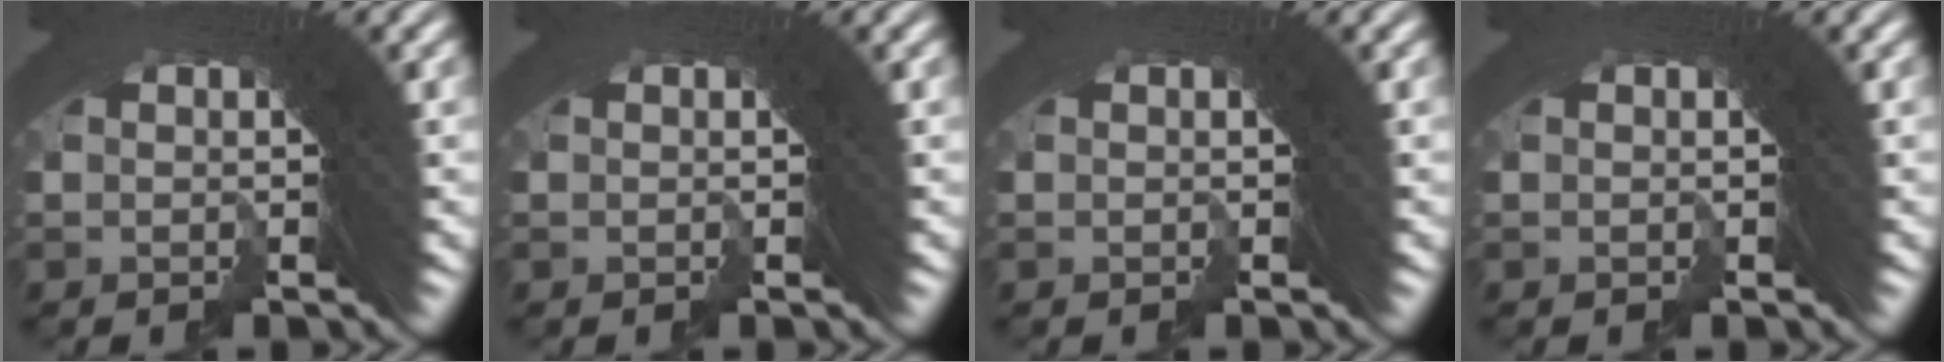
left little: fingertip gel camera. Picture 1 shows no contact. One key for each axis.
{"total": 0.0}
{"total": 0.0}
{"total": 0.0}